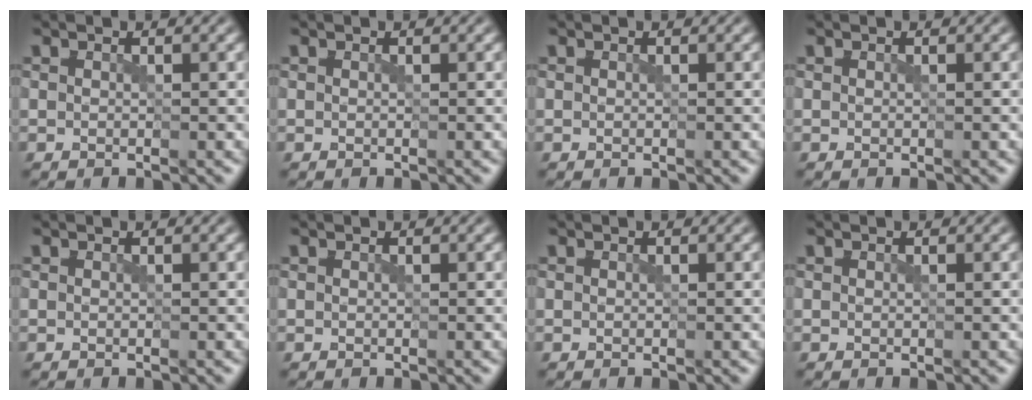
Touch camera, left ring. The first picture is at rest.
{"total": 0.0}
{"total": 0.0}
{"total": 0.0}
{"total": 0.0}
{"total": 0.0}
{"total": 0.0}
{"total": 0.0}